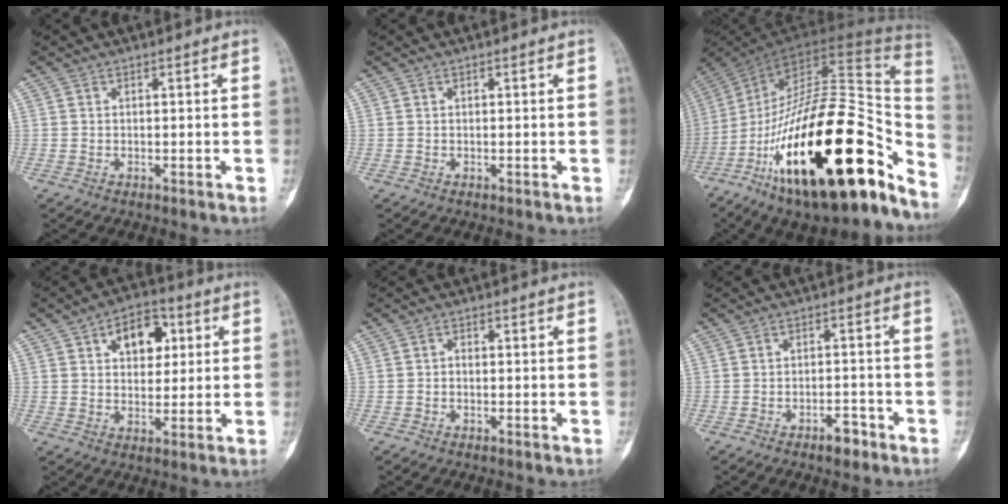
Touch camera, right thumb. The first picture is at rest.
{"total": 0.0}
{"total": 36.6, "force": [-17.1, 13.2, 29.5], "torque": [-0.406, 0.080, -0.271]}
{"total": 9.9, "force": [3.4, 6.4, 6.8], "torque": [-0.062, 0.000, 0.049]}
{"total": 0.7, "force": [-0.3, 0.5, 0.4], "torque": [-0.005, 0.002, -0.009]}
{"total": 3.5, "force": [-2.4, 1.5, 2.1], "torque": [-0.028, 0.019, -0.035]}